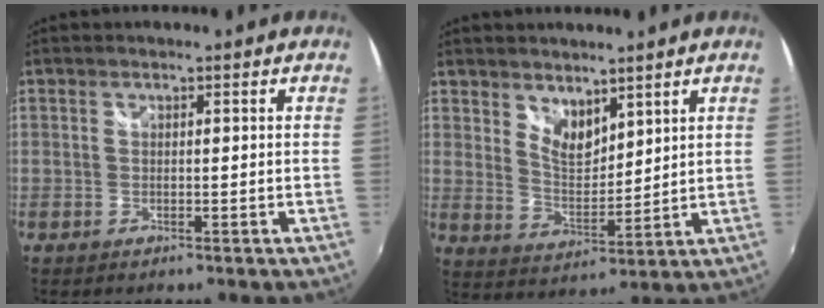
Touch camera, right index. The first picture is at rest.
{"total": 6.3, "force": [4.4, 3.2, 3.2], "torque": [-0.045, -0.004, 0.083]}